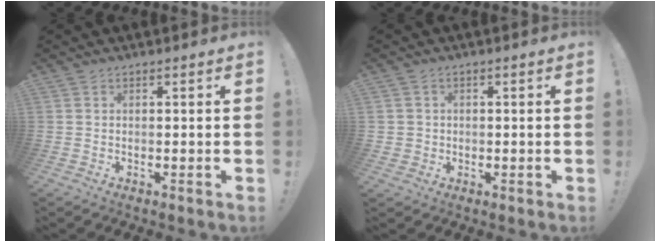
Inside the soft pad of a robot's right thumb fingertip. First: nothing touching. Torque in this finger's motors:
{"motor_torque": [0.00, -0.15, 0.31, -0.18, -0.03]}